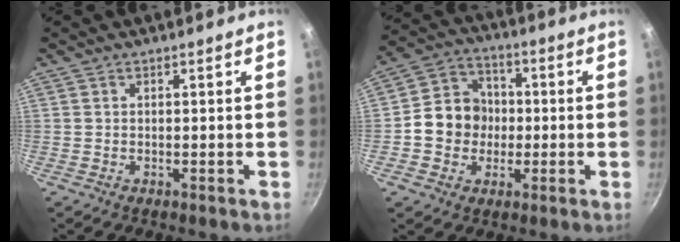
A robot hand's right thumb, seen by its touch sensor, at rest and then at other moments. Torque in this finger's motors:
{"motor_torque": [0.90, 1.27, 0.63, -0.76, 0.17]}